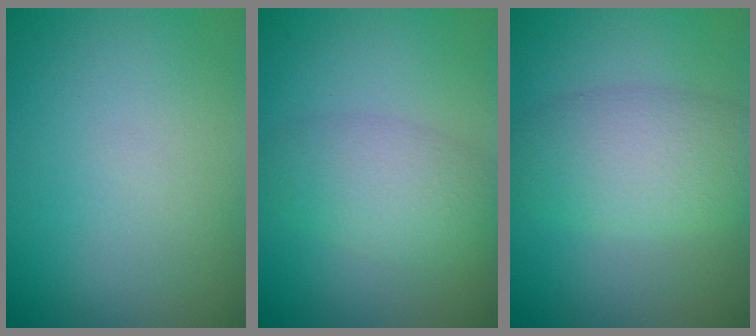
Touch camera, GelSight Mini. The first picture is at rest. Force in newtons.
{"total": 2.4, "press": 2.4, "slide": 0.3}
{"total": 5.0, "press": 5.0, "slide": 0.3}